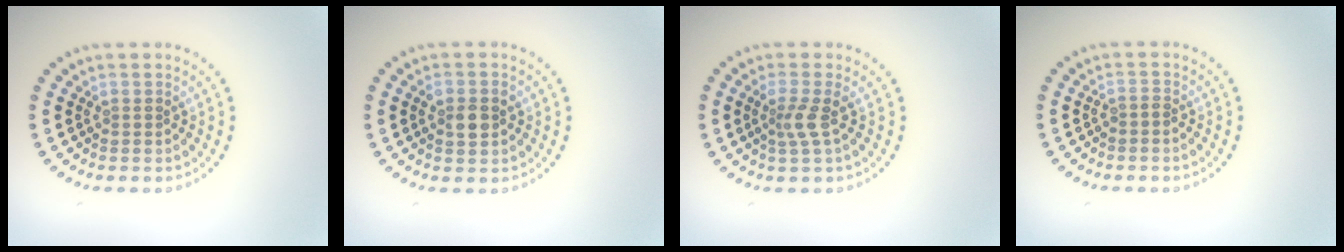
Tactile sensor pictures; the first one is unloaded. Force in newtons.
{"total": 2.6, "press": 2.5, "slide": 0.3}
{"total": 1.9, "press": 1.3, "slide": 1.4}
{"total": 0.5, "press": 0.2, "slide": 0.5}